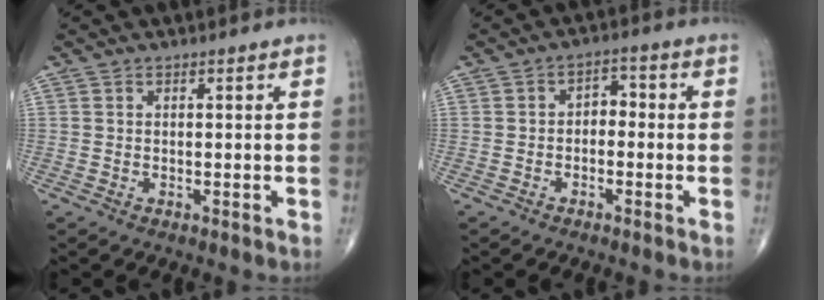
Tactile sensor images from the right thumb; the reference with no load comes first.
{"total": 3.4, "force": [-0.8, 2.3, 2.4], "torque": [-0.020, 0.023, -0.025]}